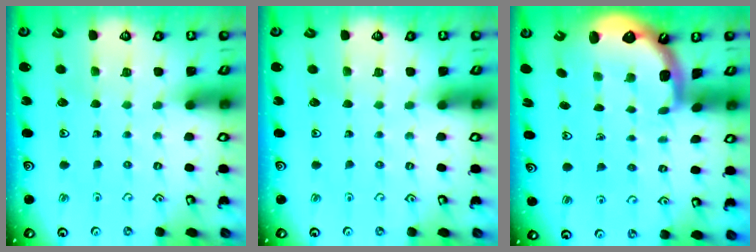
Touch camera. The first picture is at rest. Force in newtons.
{"total": 0.0}
{"total": 1.6, "press": 1.5, "slide": 0.6}